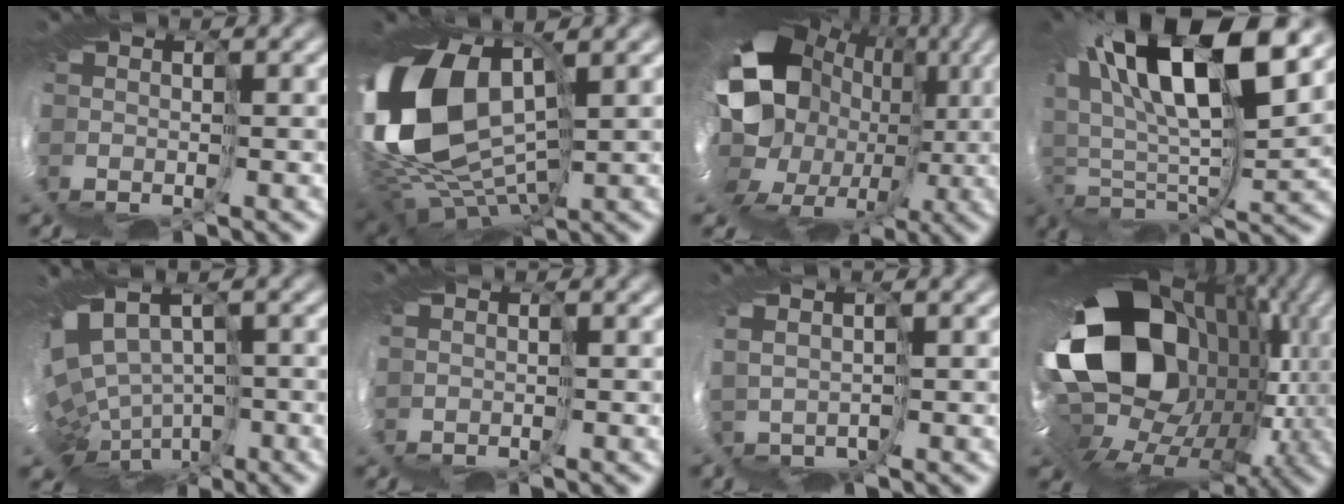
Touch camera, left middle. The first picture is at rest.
{"total": 13.0, "force": [2.3, 8.0, 9.9], "torque": [-0.224, -0.018, 0.042]}
{"total": 16.1, "force": [1.1, 14.0, 8.0], "torque": [-0.123, -0.023, -0.026]}
{"total": 14.9, "force": [10.0, 4.7, 10.0], "torque": [-0.195, 0.033, 0.173]}
{"total": 7.1, "force": [-1.3, 5.0, 4.9], "torque": [-0.101, -0.009, 0.027]}
{"total": 0.6, "force": [0.3, -0.1, -0.5], "torque": [0.015, -0.006, 0.008]}
{"total": 2.0, "force": [2.0, 0.3, -0.2], "torque": [0.007, 0.010, 0.023]}
{"total": 18.0, "force": [1.9, 14.2, 10.9], "torque": [-0.183, -0.004, -0.032]}